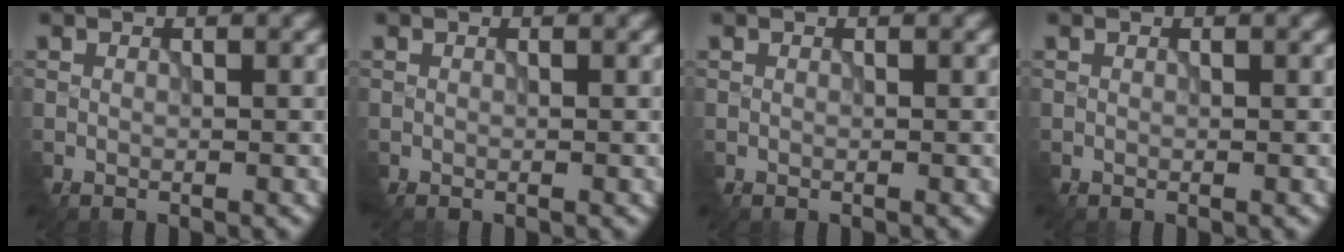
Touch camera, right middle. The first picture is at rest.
{"total": 0.0}
{"total": 0.0}
{"total": 0.0}